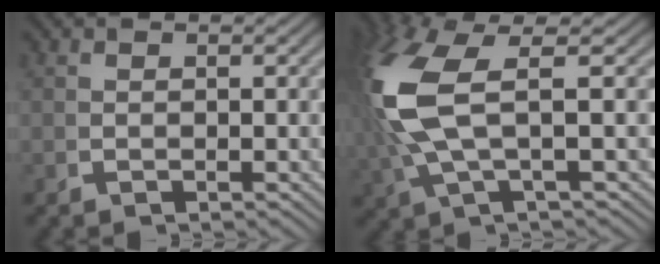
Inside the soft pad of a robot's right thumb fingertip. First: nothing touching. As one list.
[{"total": 8.8, "force": [1.5, 3.6, 7.9], "torque": [-0.191, -0.001, 0.037]}]